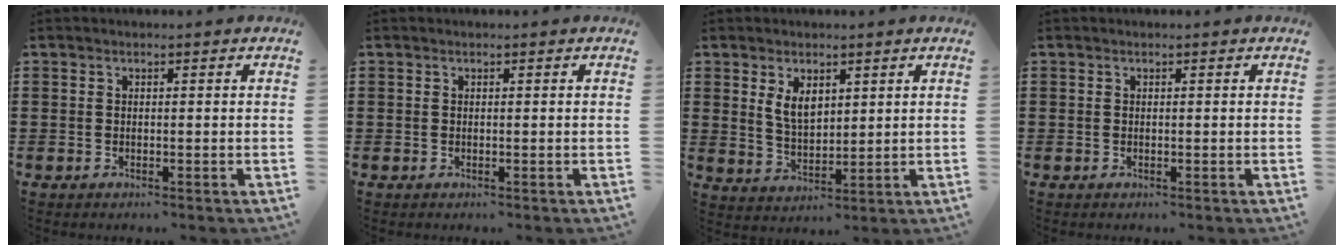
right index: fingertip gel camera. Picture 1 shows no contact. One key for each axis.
{"total": 0.0}
{"total": 4.5, "fx": 2.1, "fy": 2.5, "fz": 3.1, "tx": -0.060, "ty": 0.003, "tz": 0.037}
{"total": 0.0}